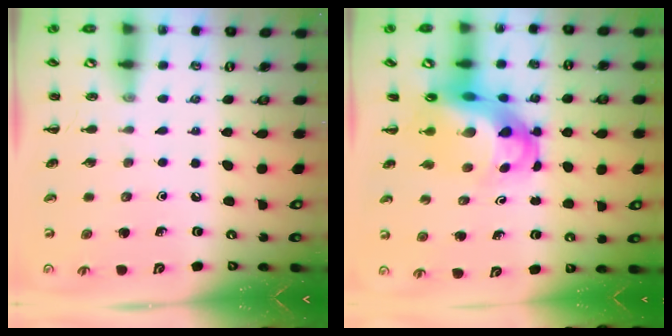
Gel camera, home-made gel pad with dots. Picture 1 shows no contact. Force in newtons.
{"total": 9.7, "press": 9.2, "slide": 3.0}